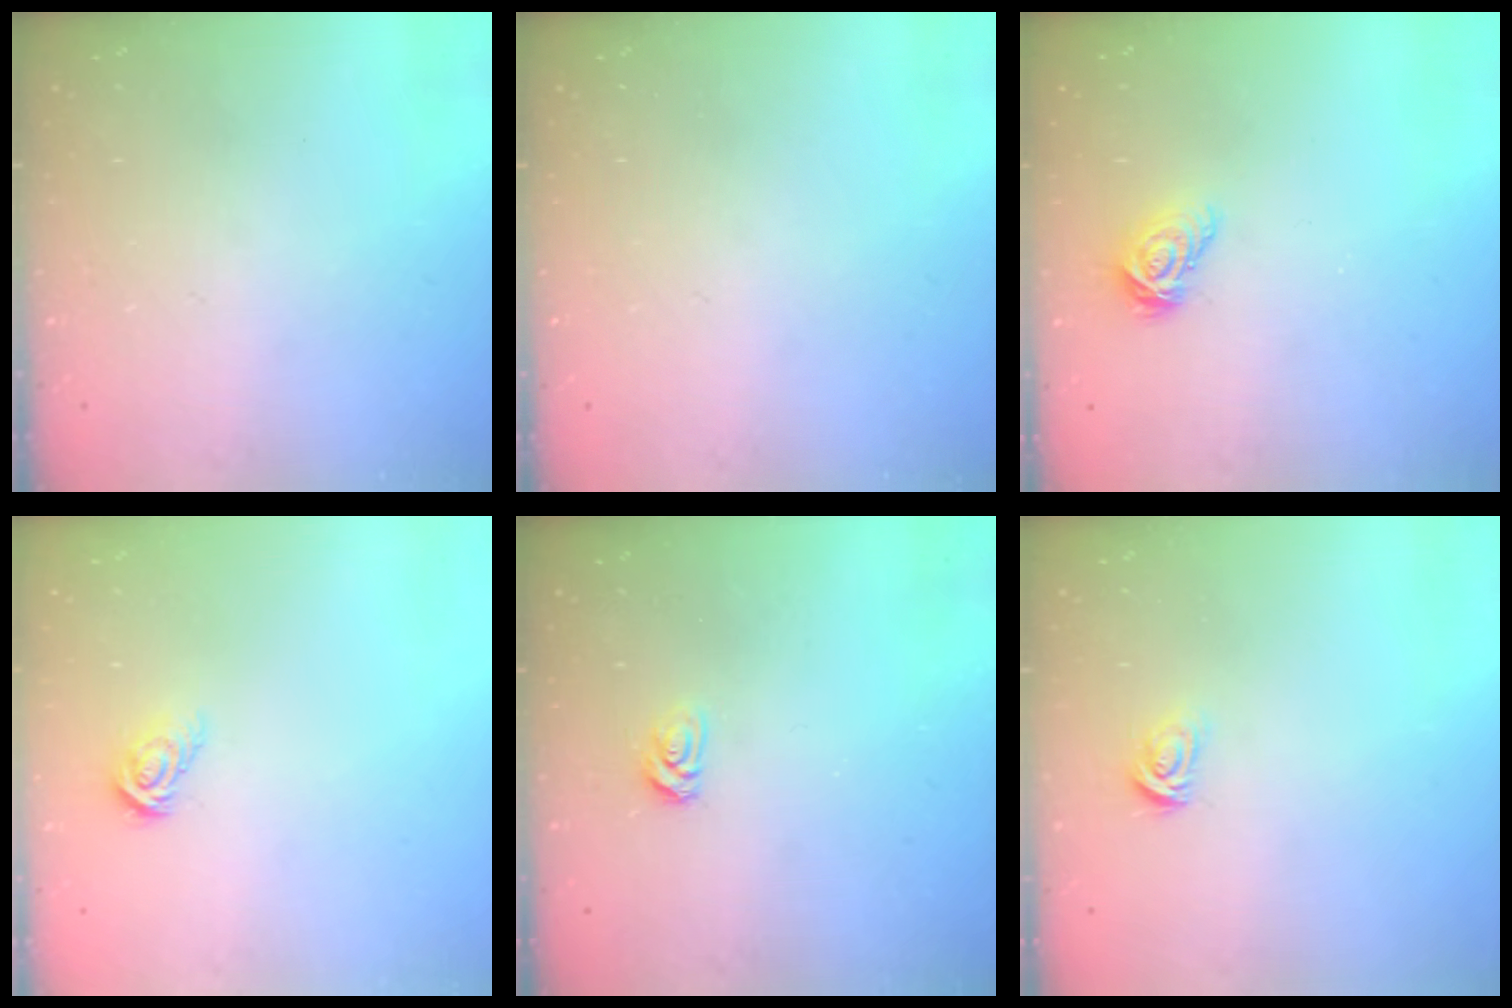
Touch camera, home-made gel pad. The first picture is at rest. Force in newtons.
{"total": 0.0}
{"total": 6.4, "press": 6.4, "slide": 0.5}
{"total": 5.4, "press": 5.4, "slide": 0.3}
{"total": 3.4, "press": 3.4, "slide": 0.4}
{"total": 2.8, "press": 2.8, "slide": 0.4}